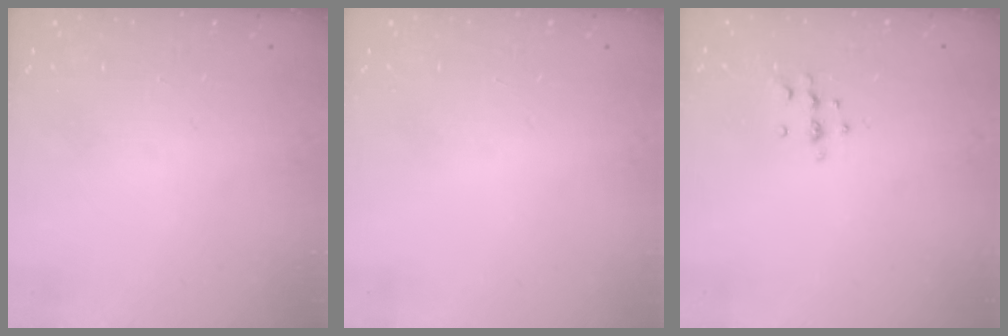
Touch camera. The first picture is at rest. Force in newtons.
{"total": 0.0}
{"total": 6.9, "press": 6.8, "slide": 1.2}